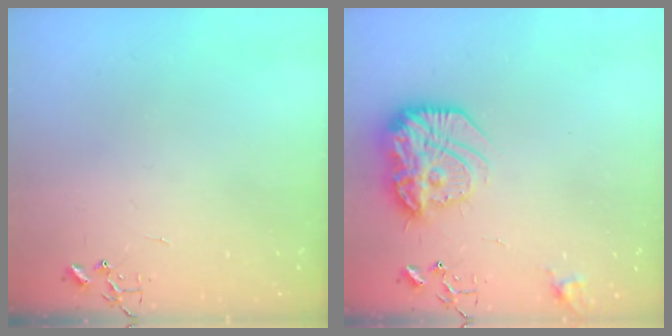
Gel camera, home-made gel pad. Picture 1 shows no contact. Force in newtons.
{"total": 22.2, "press": 22.1, "slide": 1.5}